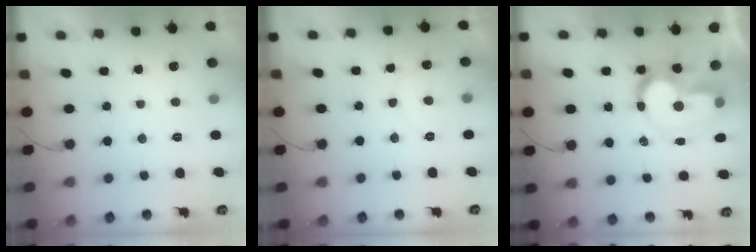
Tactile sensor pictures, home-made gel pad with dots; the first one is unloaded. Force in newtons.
{"total": 8.3, "press": 8.3, "slide": 0.5}
{"total": 14.6, "press": 14.6, "slide": 1.3}